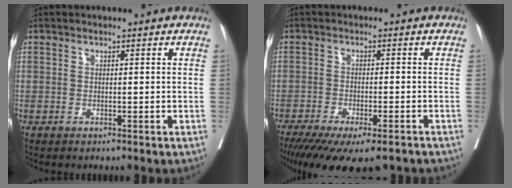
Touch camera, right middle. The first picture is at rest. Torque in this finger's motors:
{"motor_torque": [1.10, -1.04, 0.34, 0.14]}